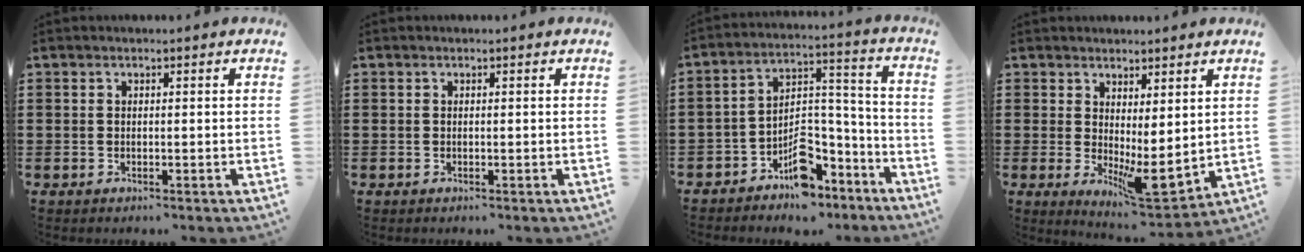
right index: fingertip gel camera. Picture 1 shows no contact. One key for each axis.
{"total": 0.0}
{"total": 7.7, "fx": -6.2, "fy": 3.6, "fz": 3.0, "tx": -0.042, "ty": 0.011, "tz": -0.113}
{"total": 4.8, "fx": 0.5, "fy": 1.7, "fz": 4.4, "tx": -0.072, "ty": -0.022, "tz": 0.016}